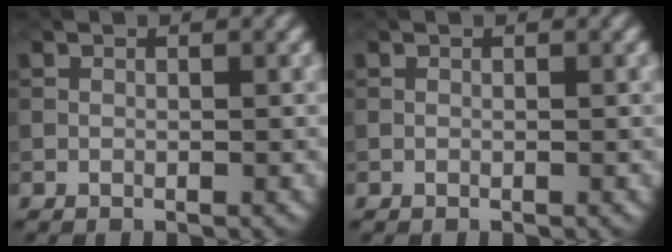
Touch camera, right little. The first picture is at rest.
{"total": 0.0}